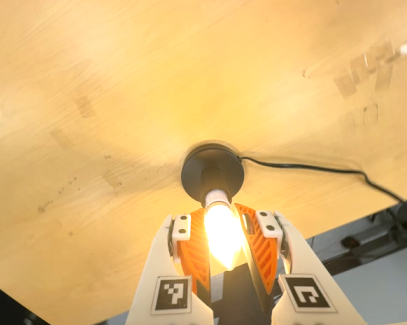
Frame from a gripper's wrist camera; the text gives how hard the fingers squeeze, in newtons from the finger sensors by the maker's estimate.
{"total": 14.4, "left": 13.4, "right": 15.3}